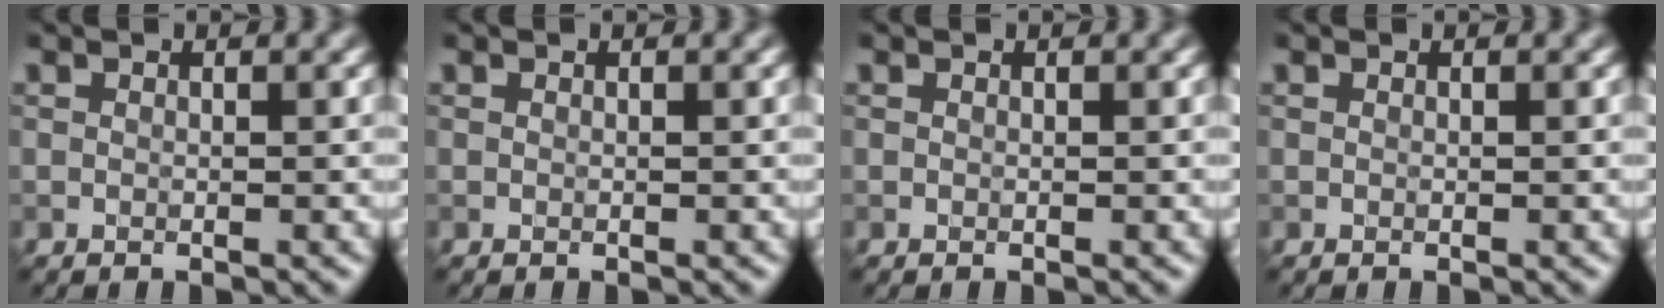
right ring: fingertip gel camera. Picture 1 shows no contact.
{"total": 0.0}
{"total": 0.0}
{"total": 0.0}